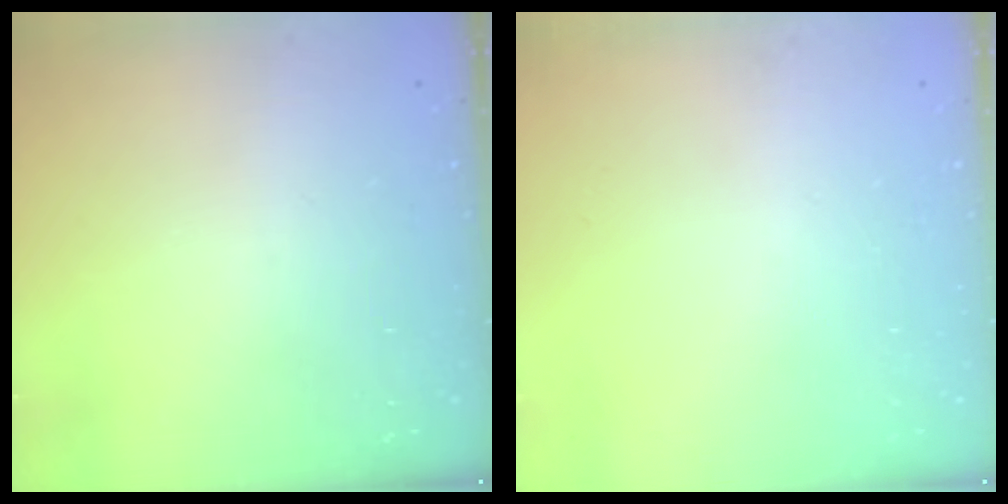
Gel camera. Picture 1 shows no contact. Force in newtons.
{"total": 0.0}